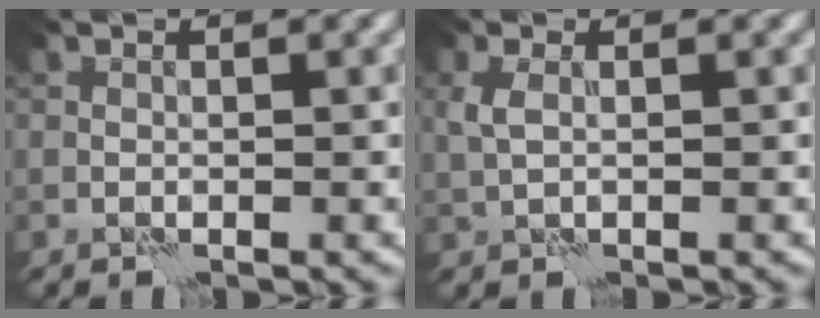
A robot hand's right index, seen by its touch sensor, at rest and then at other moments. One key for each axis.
{"total": 1.3, "fx": 0.5, "fy": 0.5, "fz": 1.1, "tx": -0.028, "ty": 0.001, "tz": 0.009}